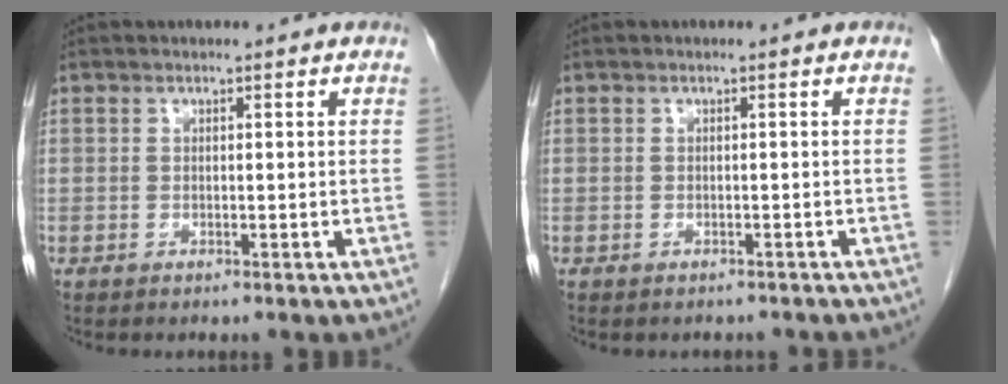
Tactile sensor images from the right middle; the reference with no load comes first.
{"total": 2.3, "force": [-2.1, 0.9, 0.4], "torque": [-0.010, -0.002, -0.025]}